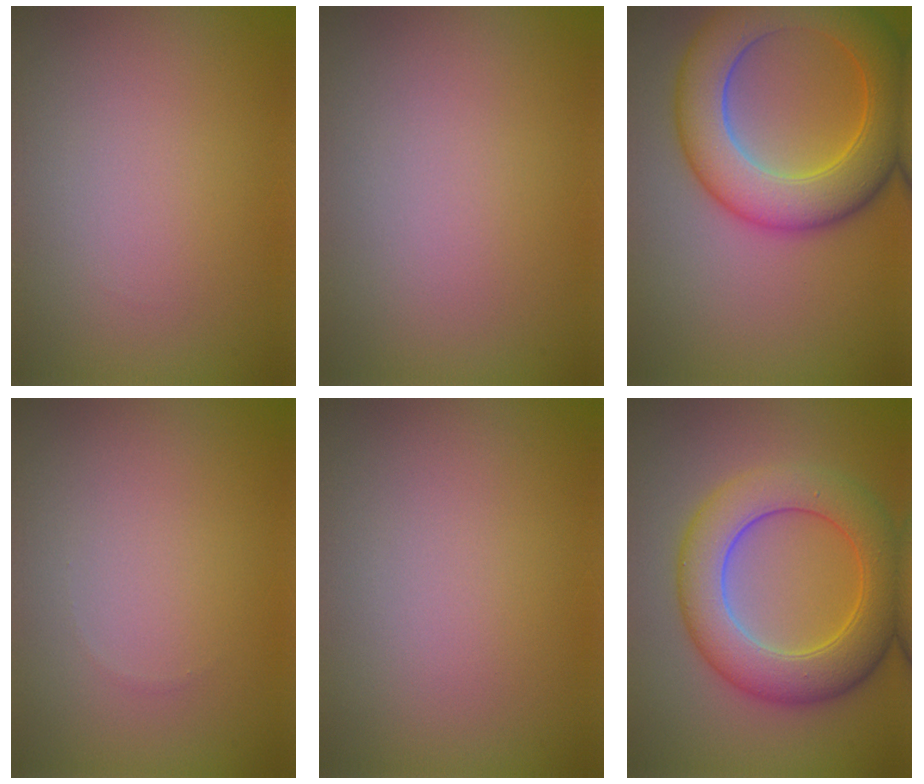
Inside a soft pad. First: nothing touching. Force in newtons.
{"total": 0.0}
{"total": 9.3, "press": 9.3, "slide": 0.0}
{"total": 0.0}
{"total": 0.0}
{"total": 7.7, "press": 7.7, "slide": 0.2}